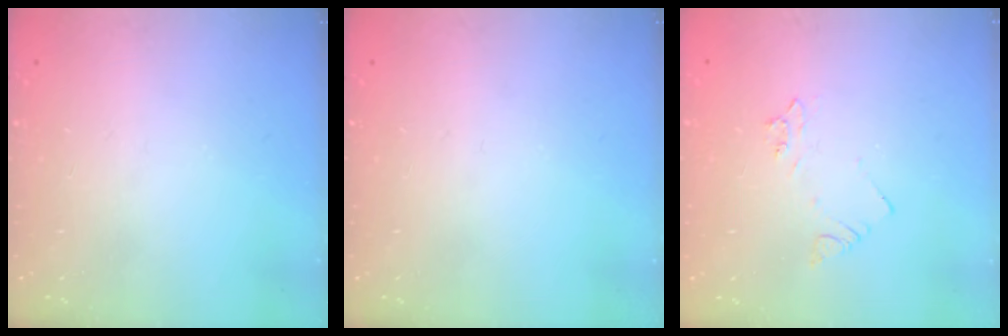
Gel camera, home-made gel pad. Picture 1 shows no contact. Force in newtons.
{"total": 0.0}
{"total": 3.3, "press": 3.2, "slide": 0.5}